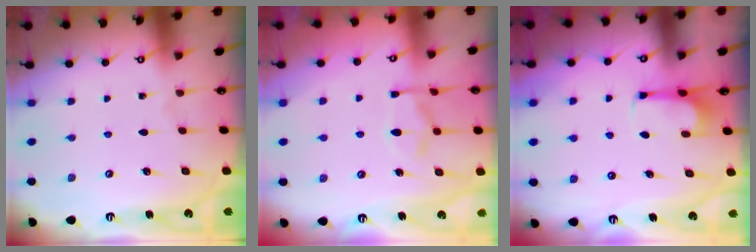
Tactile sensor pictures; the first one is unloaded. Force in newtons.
{"total": 5.3, "press": 5.0, "slide": 1.6}
{"total": 4.9, "press": 4.9, "slide": 0.6}